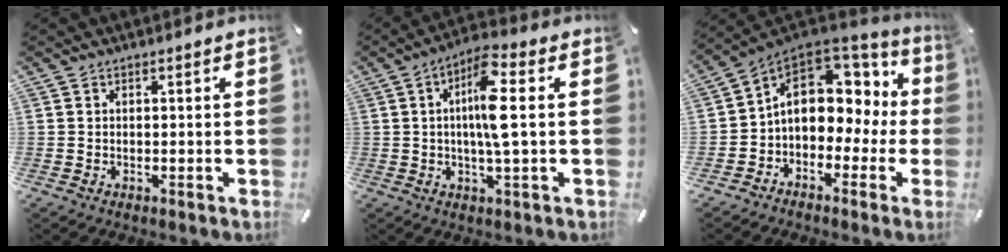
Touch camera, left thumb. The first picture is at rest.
{"total": 10.3, "force": [1.0, 1.8, 10.1], "torque": [-0.198, -0.001, 0.010]}
{"total": 12.0, "force": [2.3, 9.1, 7.4], "torque": [-0.123, -0.007, 0.043]}